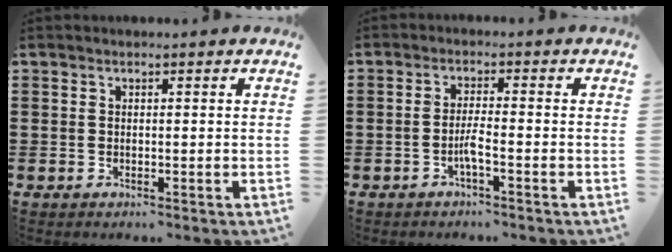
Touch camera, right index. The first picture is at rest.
{"total": 2.8, "force": [-1.3, 0.1, 2.5], "torque": [-0.053, -0.003, -0.028]}